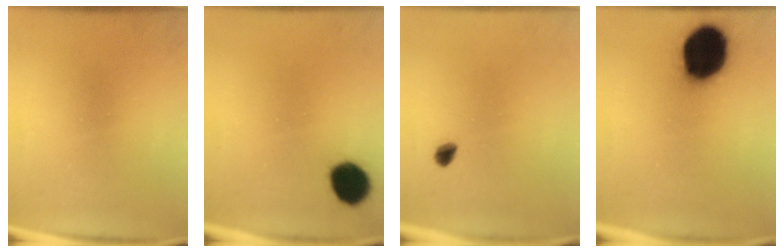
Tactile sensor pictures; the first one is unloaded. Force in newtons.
{"total": 8.8}
{"total": 1.7}
{"total": 18.2}